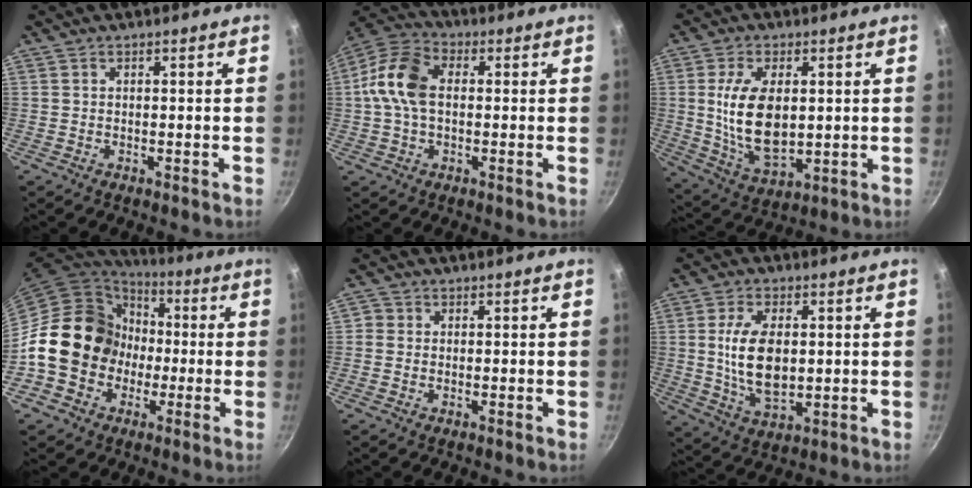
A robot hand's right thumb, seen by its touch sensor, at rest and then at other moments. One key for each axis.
{"total": 11.2, "fx": 0.5, "fy": 7.3, "fz": 8.4, "tx": -0.155, "ty": 0.027, "tz": -0.005}
{"total": 12.8, "fx": 1.3, "fy": 6.9, "fz": 10.7, "tx": -0.190, "ty": -0.010, "tz": 0.030}
{"total": 18.7, "fx": -1.8, "fy": 16.2, "fz": 9.1, "tx": -0.124, "ty": 0.044, "tz": -0.030}
{"total": 1.4, "fx": -0.1, "fy": 1.3, "fz": 0.5, "tx": -0.004, "ty": 0.003, "tz": -0.006}
{"total": 12.0, "fx": 1.0, "fy": 6.6, "fz": 10.0, "tx": -0.174, "ty": -0.007, "tz": 0.024}